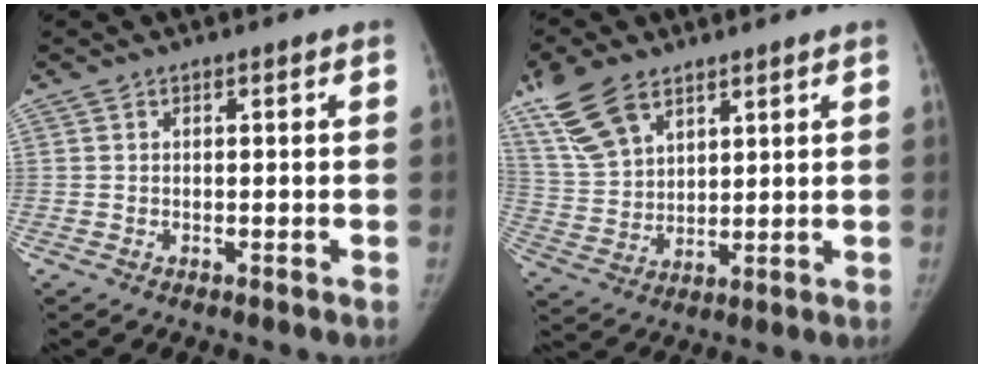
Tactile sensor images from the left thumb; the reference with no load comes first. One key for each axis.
{"total": 12.1, "fx": 7.7, "fy": 6.5, "fz": 6.6, "tx": -0.119, "ty": -0.020, "tz": 0.160}